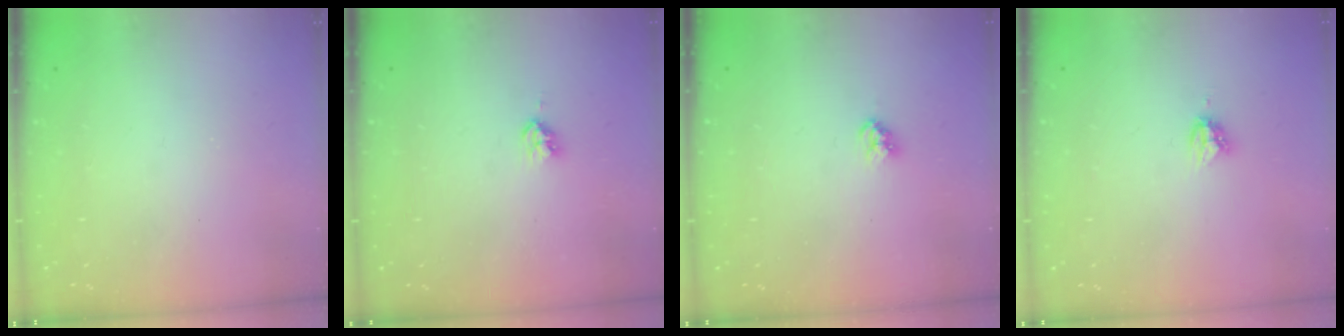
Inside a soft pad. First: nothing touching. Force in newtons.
{"total": 2.8, "press": 2.8, "slide": 0.2}
{"total": 3.0, "press": 3.0, "slide": 0.3}
{"total": 4.0, "press": 3.9, "slide": 0.7}